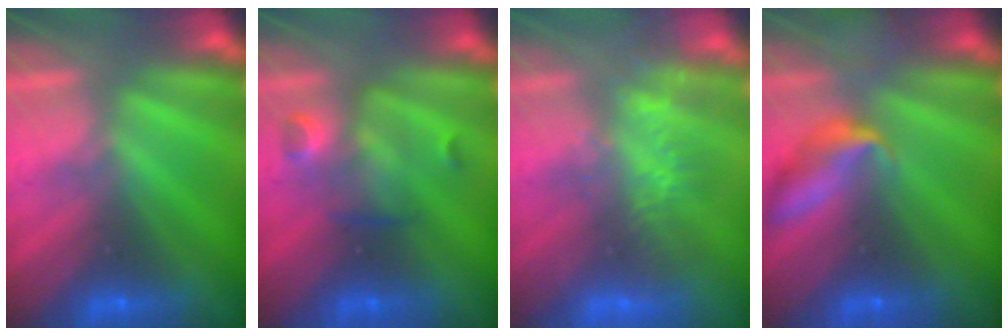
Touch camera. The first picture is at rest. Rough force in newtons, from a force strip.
{"total": 2.8}
{"total": 3.3}
{"total": 8.0}